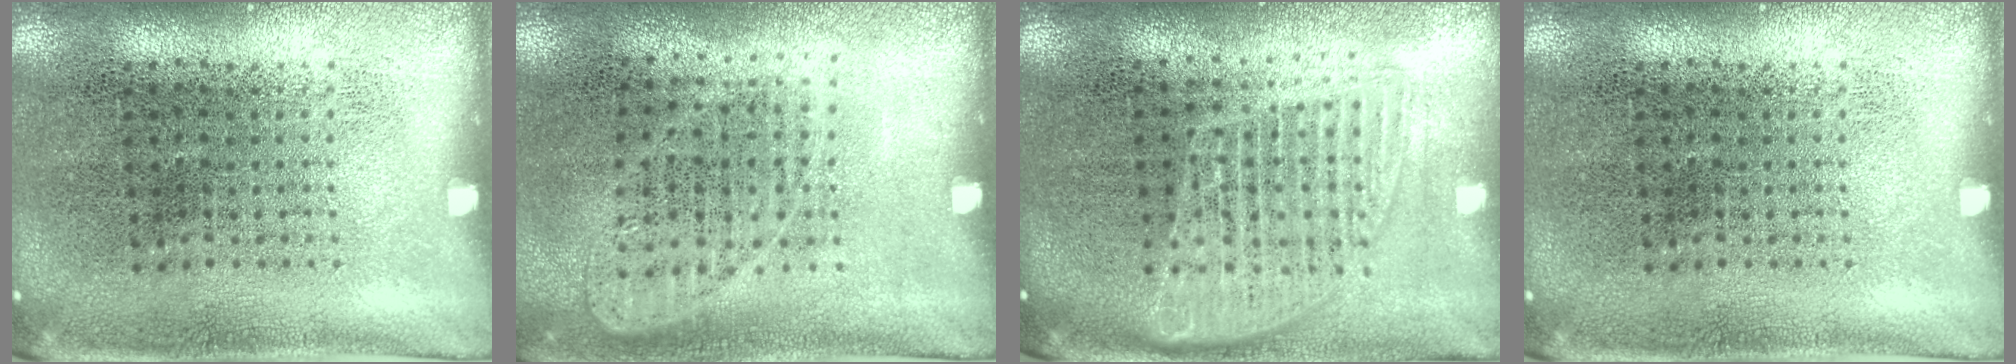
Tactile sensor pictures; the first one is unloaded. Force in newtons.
{"total": 0.9, "press": 0.9, "slide": 0.3}
{"total": 1.6, "press": 1.4, "slide": 0.7}
{"total": 0.0}